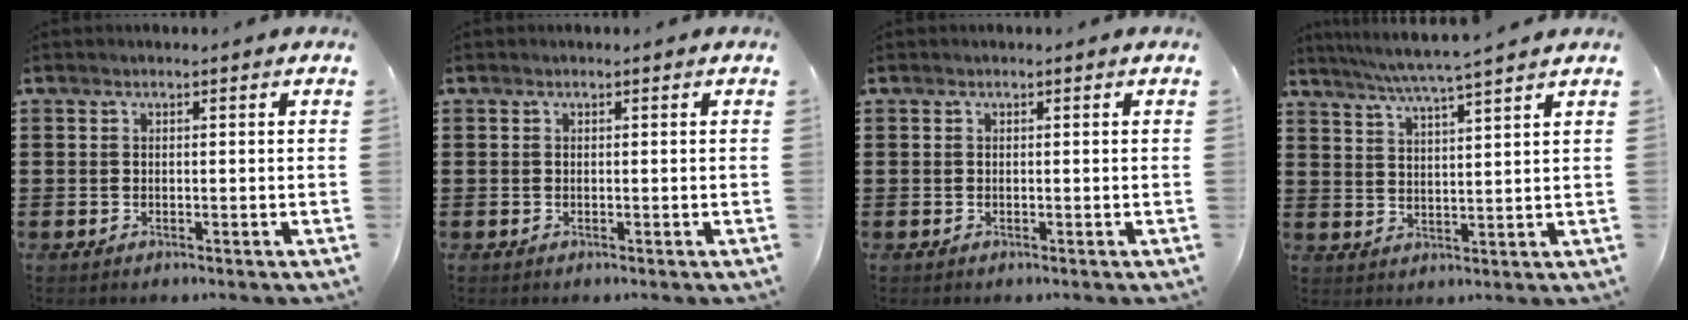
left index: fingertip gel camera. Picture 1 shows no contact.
{"total": 0.0}
{"total": 0.0}
{"total": 4.9, "force": [4.3, -1.0, 2.1], "torque": [-0.054, -0.023, 0.073]}